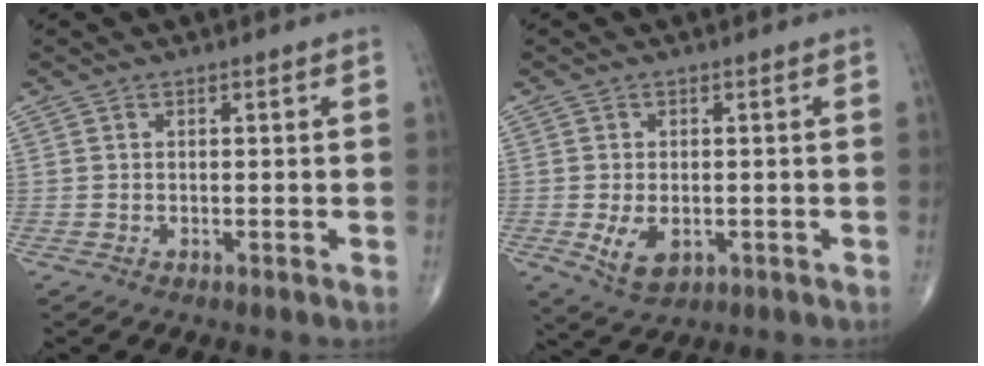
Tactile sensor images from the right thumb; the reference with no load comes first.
{"total": 5.4, "force": [-1.3, 3.3, 4.2], "torque": [-0.069, -0.008, -0.012]}